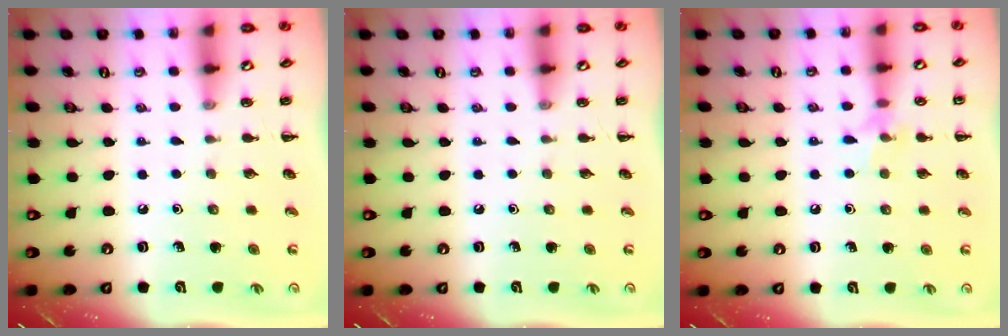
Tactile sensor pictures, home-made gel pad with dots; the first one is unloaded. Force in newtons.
{"total": 0.0}
{"total": 6.7, "press": 6.4, "slide": 1.8}